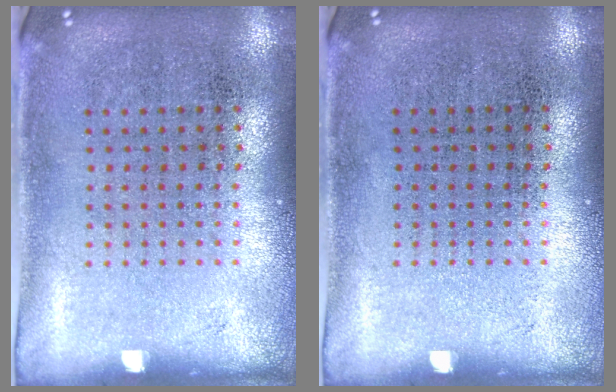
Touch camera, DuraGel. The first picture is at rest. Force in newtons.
{"total": 0.0}